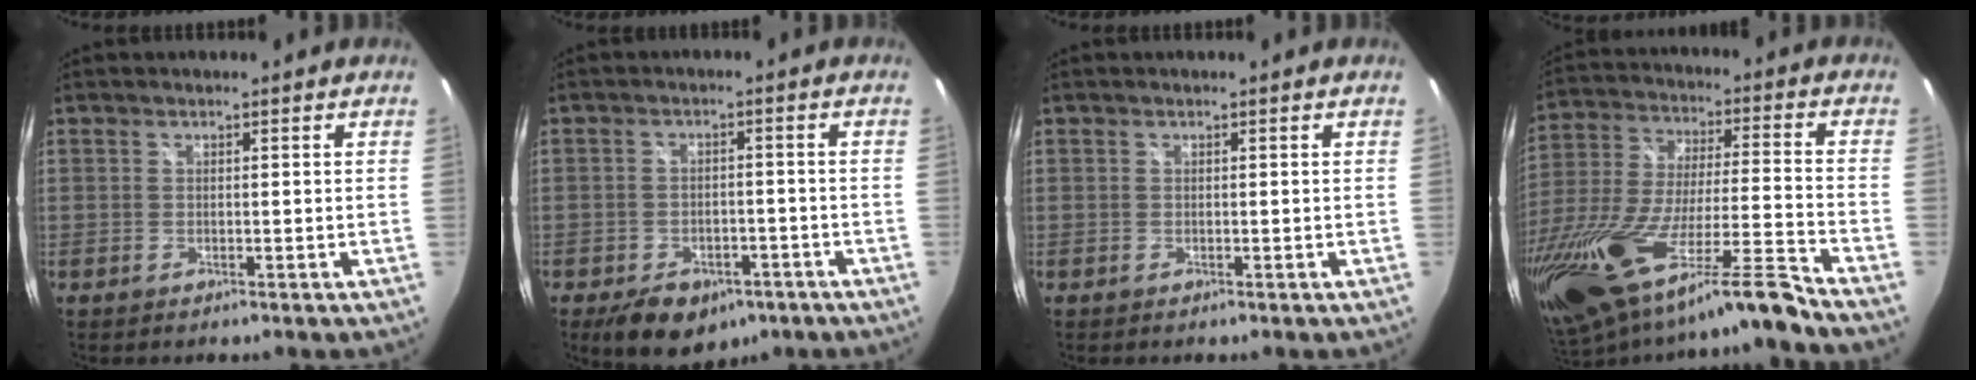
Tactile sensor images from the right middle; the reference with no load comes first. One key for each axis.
{"total": 10.4, "fx": -6.5, "fy": 6.2, "fz": 5.1, "tx": -0.109, "ty": -0.003, "tz": -0.081}
{"total": 0.0}
{"total": 23.4, "fx": -17.2, "fy": 1.2, "fz": 15.8, "tx": -0.292, "ty": -0.070, "tz": -0.295}